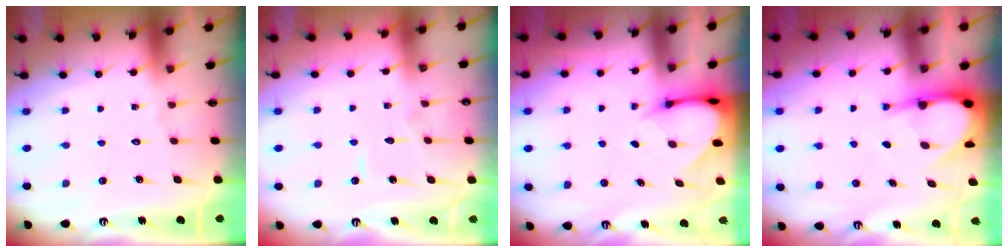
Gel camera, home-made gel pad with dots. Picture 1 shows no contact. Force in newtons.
{"total": 3.4, "press": 3.4, "slide": 0.2}
{"total": 3.4, "press": 3.4, "slide": 0.3}
{"total": 6.0, "press": 6.0, "slide": 0.6}